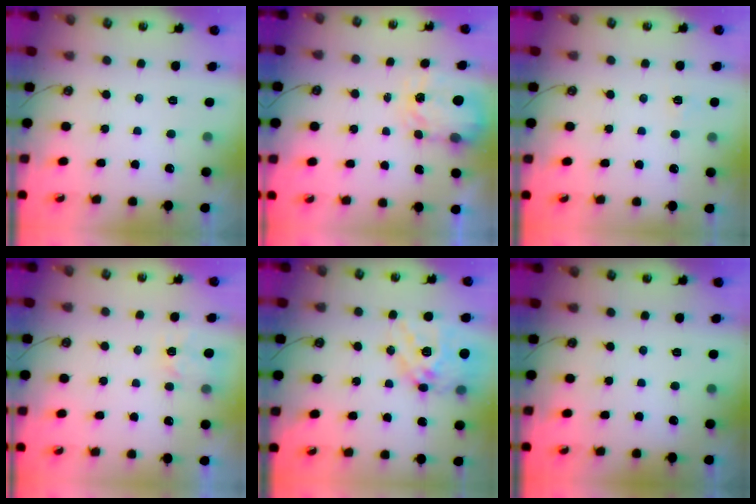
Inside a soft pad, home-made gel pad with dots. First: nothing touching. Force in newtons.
{"total": 3.8, "press": 3.7, "slide": 0.6}
{"total": 3.6, "press": 3.5, "slide": 0.4}
{"total": 2.9, "press": 2.8, "slide": 0.4}
{"total": 17.8, "press": 17.7, "slide": 1.7}
{"total": 0.0}